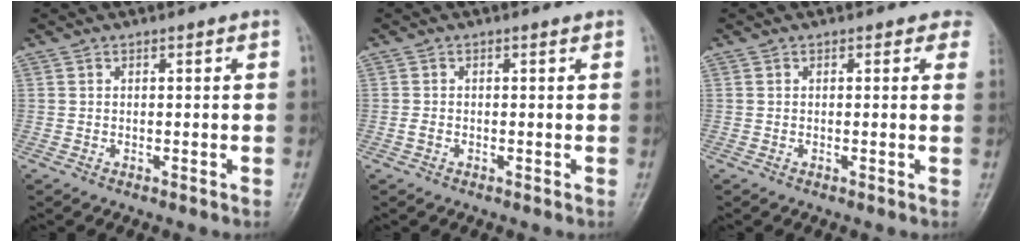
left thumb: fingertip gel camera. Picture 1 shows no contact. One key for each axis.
{"total": 1.0, "fx": -0.2, "fy": 0.6, "fz": 0.7, "tx": -0.013, "ty": 0.003, "tz": 0.002}
{"total": 2.3, "fx": 1.6, "fy": 1.5, "fz": 0.6, "tx": 0.021, "ty": -0.005, "tz": -0.002}